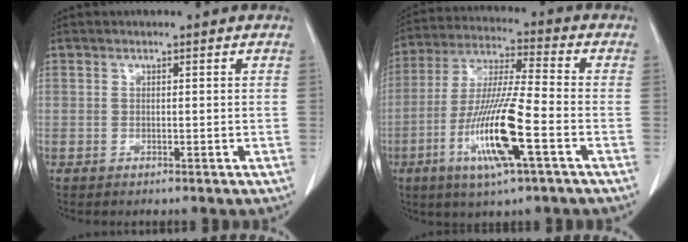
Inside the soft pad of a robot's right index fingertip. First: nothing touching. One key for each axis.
{"total": 14.6, "fx": -5.2, "fy": 0.8, "fz": 13.6, "tx": -0.274, "ty": -0.017, "tz": -0.099}